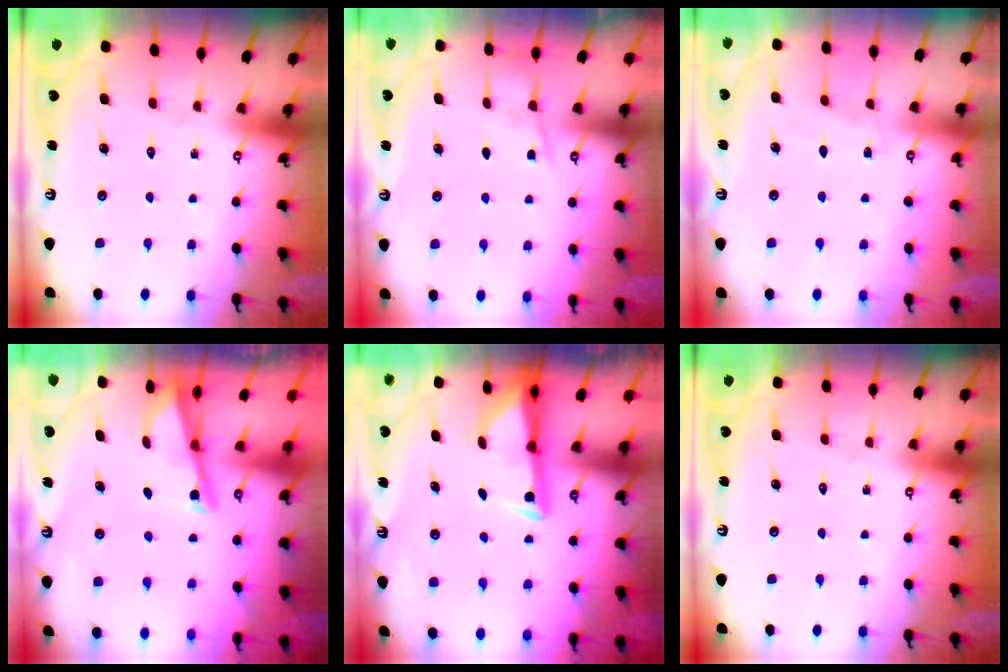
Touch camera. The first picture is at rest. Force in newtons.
{"total": 4.0, "press": 4.0, "slide": 0.5}
{"total": 3.8, "press": 3.8, "slide": 0.5}
{"total": 2.7, "press": 2.7, "slide": 0.3}
{"total": 3.0, "press": 2.9, "slide": 0.5}
{"total": 0.0}